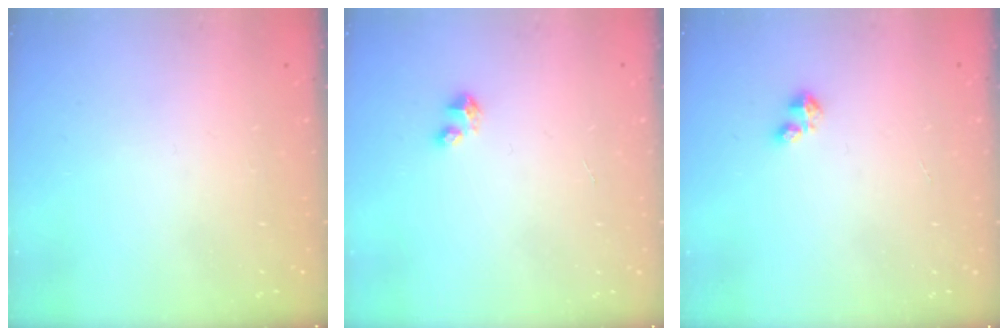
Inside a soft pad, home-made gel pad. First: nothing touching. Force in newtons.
{"total": 2.8, "press": 2.8, "slide": 0.1}
{"total": 1.6, "press": 1.6, "slide": 0.3}